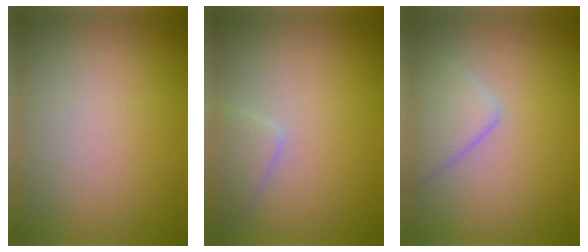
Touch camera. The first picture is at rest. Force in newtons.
{"total": 1.8, "press": 1.8, "slide": 0.1}
{"total": 2.7, "press": 2.7, "slide": 0.1}